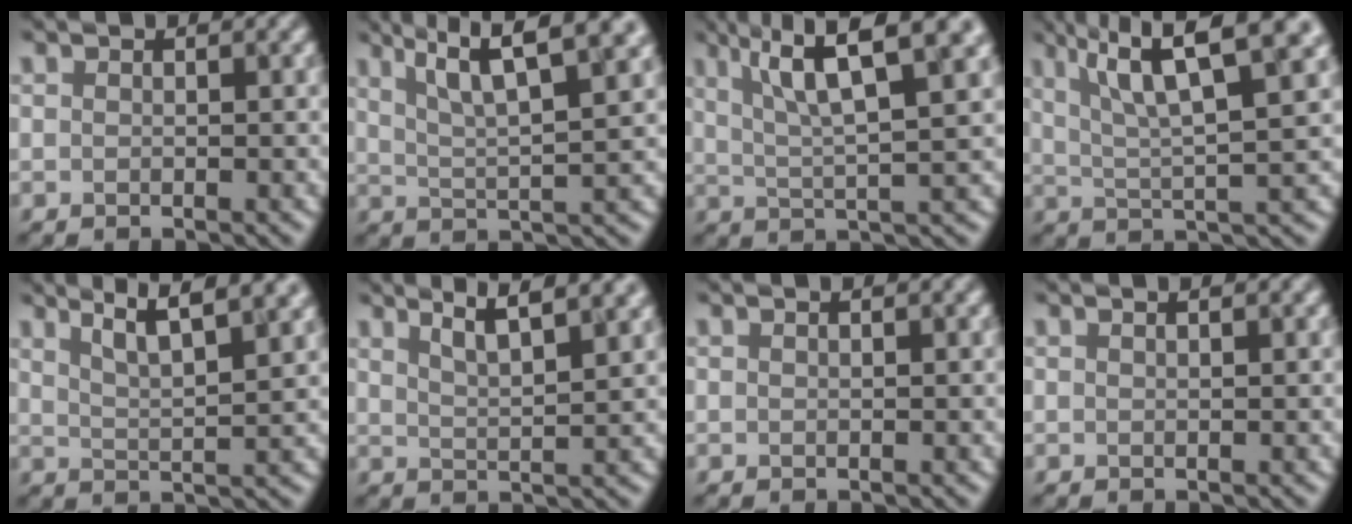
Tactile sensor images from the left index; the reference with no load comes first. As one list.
[{"total": 7.7, "force": [3.8, 1.9, 6.4], "torque": [-0.107, 0.017, 0.068]}, {"total": 8.7, "force": [3.7, 1.7, 7.7], "torque": [-0.130, 0.019, 0.078]}, {"total": 9.6, "force": [4.3, 2.1, 8.4], "torque": [-0.144, 0.017, 0.088]}, {"total": 6.1, "force": [4.1, 1.2, 4.4], "torque": [-0.068, 0.019, 0.065]}, {"total": 4.8, "force": [3.2, 0.8, 3.4], "torque": [-0.052, 0.017, 0.059]}, {"total": 0.9, "force": [0.5, 0.4, 0.6], "torque": [0.007, 0.006, -0.005]}, {"total": 1.4, "force": [0.8, 0.6, 0.9], "torque": [0.010, 0.009, -0.007]}]